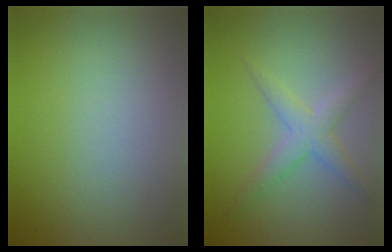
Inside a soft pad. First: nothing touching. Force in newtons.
{"total": 2.7, "press": 2.7, "slide": 0.1}